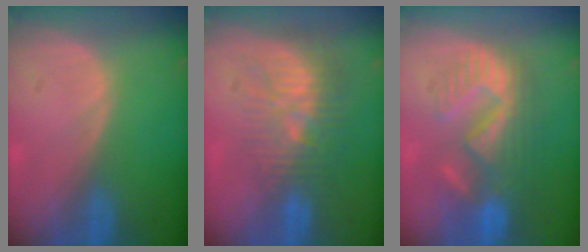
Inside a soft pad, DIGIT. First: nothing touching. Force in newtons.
{"total": 10.2, "press": 8.8, "slide": 5.0}
{"total": 10.7, "press": 9.7, "slide": 4.4}